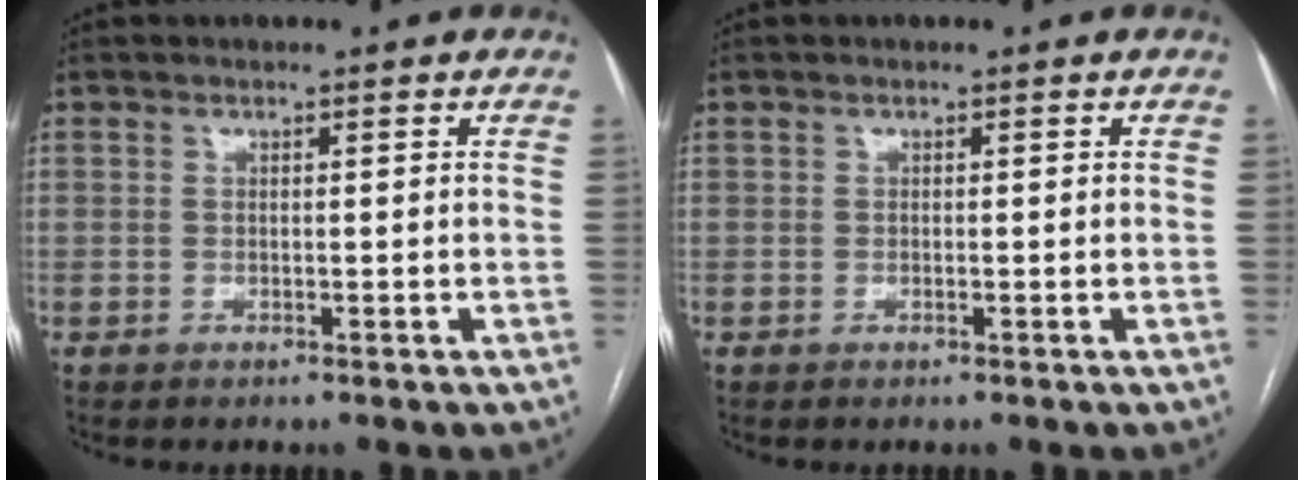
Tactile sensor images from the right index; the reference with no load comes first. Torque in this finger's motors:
{"motor_torque": [-0.19, 0.18, 0.00, 0.00]}